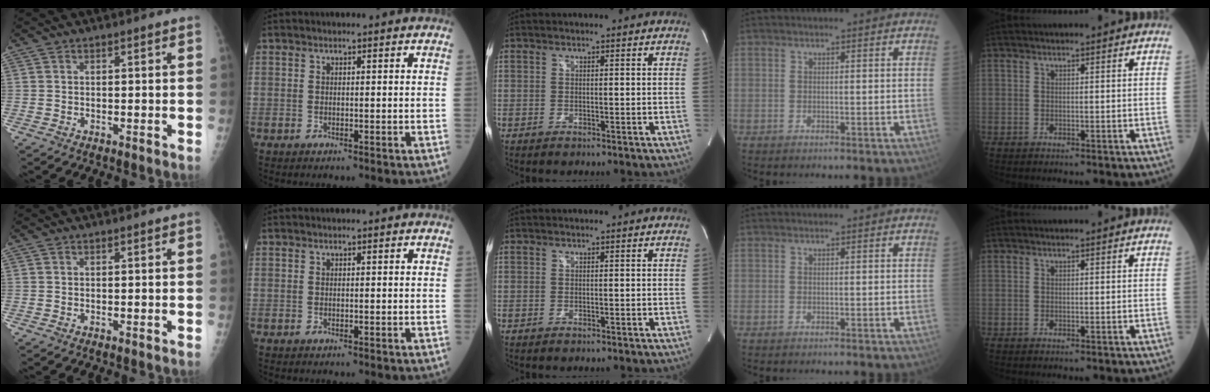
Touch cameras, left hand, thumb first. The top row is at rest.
{}